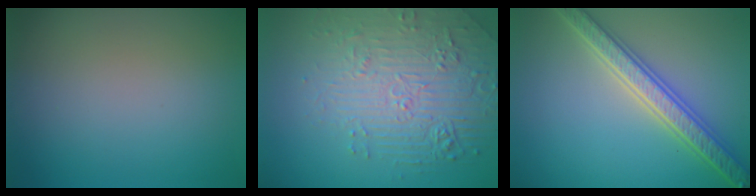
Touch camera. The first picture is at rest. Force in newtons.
{"total": 4.8, "press": 4.4, "slide": 1.9}
{"total": 5.5, "press": 5.4, "slide": 1.1}